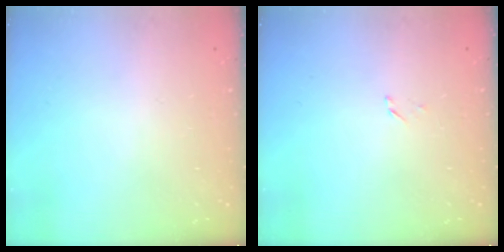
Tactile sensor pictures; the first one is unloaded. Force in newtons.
{"total": 1.4, "press": 1.4, "slide": 0.2}